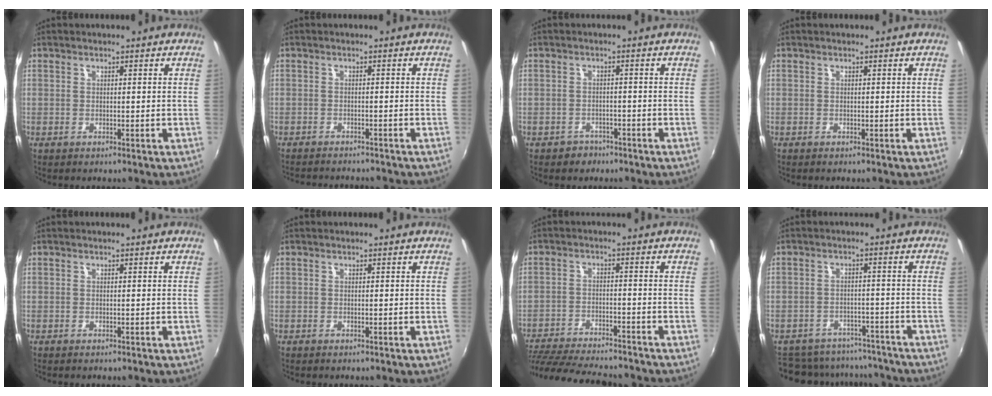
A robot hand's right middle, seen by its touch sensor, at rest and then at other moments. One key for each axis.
{"total": 6.3, "fx": -5.9, "fy": 0.9, "fz": 2.1, "tx": -0.053, "ty": -0.013, "tz": -0.086}
{"total": 3.1, "fx": -2.1, "fy": 2.2, "fz": 0.1, "tx": -0.012, "ty": 0.005, "tz": -0.031}
{"total": 0.0}
{"total": 0.0}
{"total": 0.0}
{"total": 18.5, "fx": -16.2, "fy": 3.9, "fz": 8.0, "tx": -0.172, "ty": -0.027, "tz": -0.252}
{"total": 16.2, "fx": -14.0, "fy": 6.9, "fz": 4.4, "tx": -0.110, "ty": 0.022, "tz": -0.184}